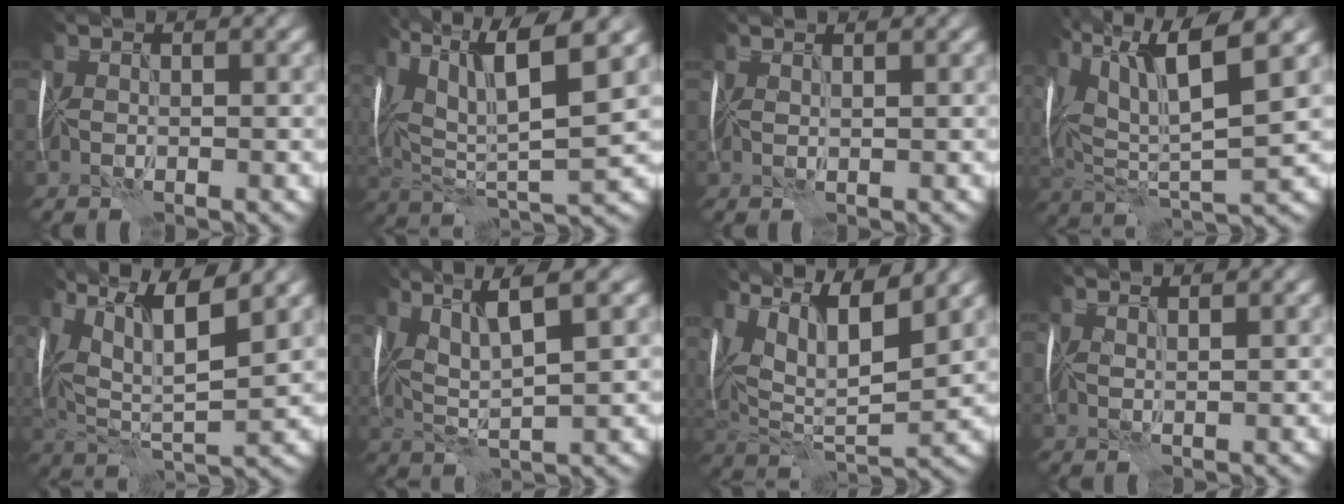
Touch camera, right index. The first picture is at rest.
{"total": 12.1, "force": [5.5, 3.2, 10.3], "torque": [-0.196, 0.011, 0.104]}
{"total": 0.9, "force": [0.8, -0.1, 0.5], "torque": [-0.001, -0.002, -0.002]}
{"total": 12.1, "force": [5.5, 3.1, 10.3], "torque": [-0.202, 0.010, 0.100]}
{"total": 10.5, "force": [5.6, 2.7, 8.4], "torque": [-0.160, 0.018, 0.088]}
{"total": 6.3, "force": [2.9, 0.8, 5.5], "torque": [-0.104, 0.007, 0.056]}
{"total": 13.5, "force": [7.2, 5.0, 10.3], "torque": [-0.190, 0.029, 0.117]}
{"total": 1.8, "force": [1.4, 0.3, 1.1], "torque": [-0.004, 0.006, 0.001]}